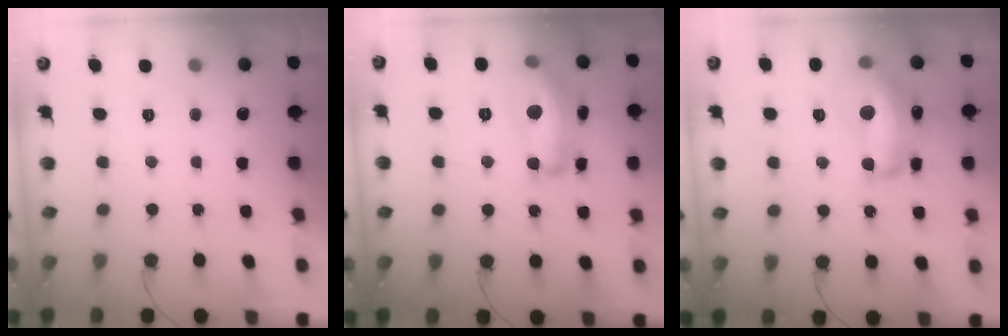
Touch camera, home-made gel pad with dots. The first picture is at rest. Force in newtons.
{"total": 15.3, "press": 15.3, "slide": 0.8}
{"total": 15.6, "press": 15.6, "slide": 0.9}